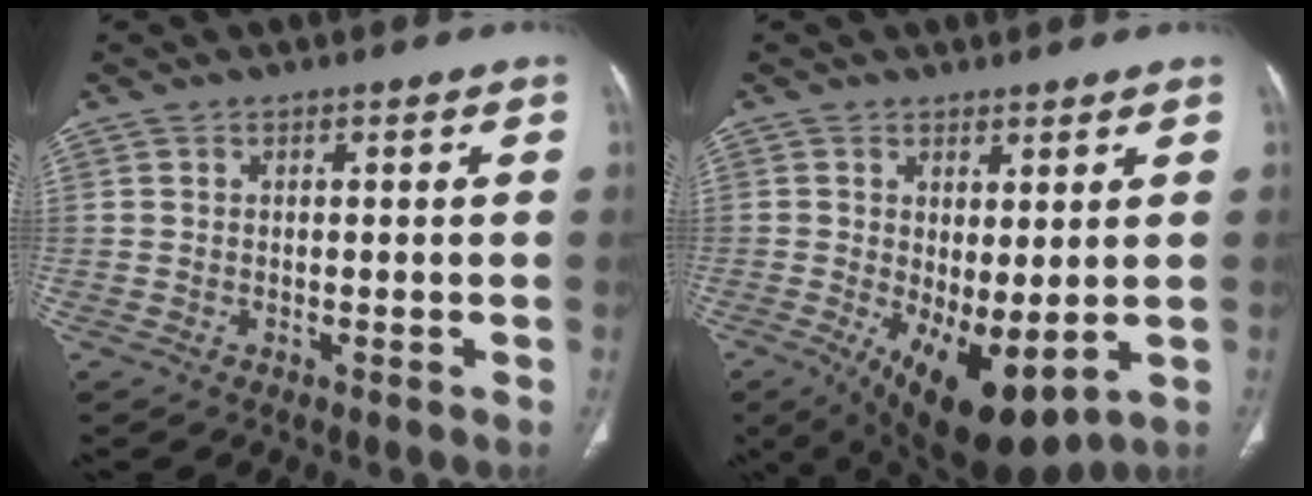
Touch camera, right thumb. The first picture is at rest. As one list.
[{"total": 11.4, "force": [-1.8, 4.8, 10.1], "torque": [-0.158, -0.021, -0.005]}]